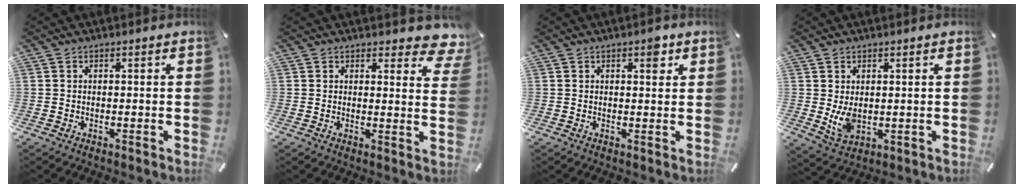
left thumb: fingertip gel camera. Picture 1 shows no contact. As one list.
[{"total": 5.2, "force": [4.1, 2.3, 2.3], "torque": [-0.015, -0.035, 0.069]}, {"total": 3.0, "force": [1.5, 1.5, 2.1], "torque": [-0.013, -0.008, 0.018]}, {"total": 5.5, "force": [0.8, 3.8, 3.9], "torque": [-0.076, -0.009, 0.014]}]